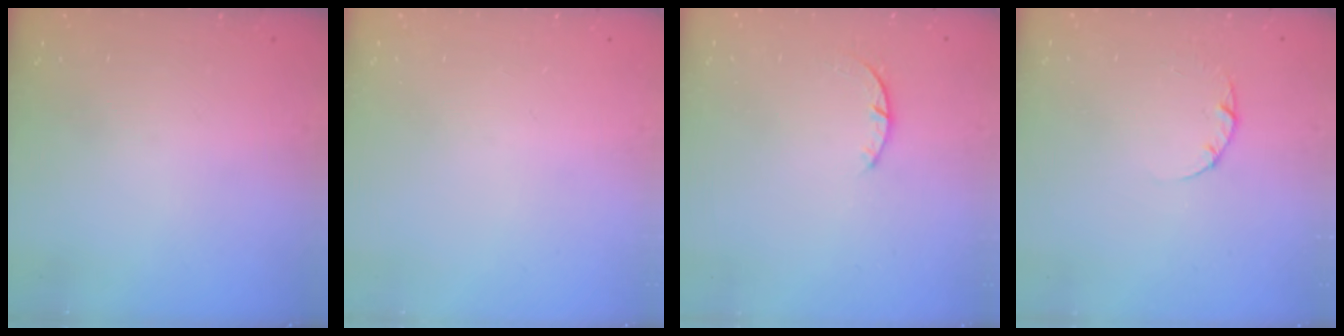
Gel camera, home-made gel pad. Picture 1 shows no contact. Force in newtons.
{"total": 0.0}
{"total": 1.2, "press": 1.2, "slide": 0.3}
{"total": 2.2, "press": 2.2, "slide": 0.3}